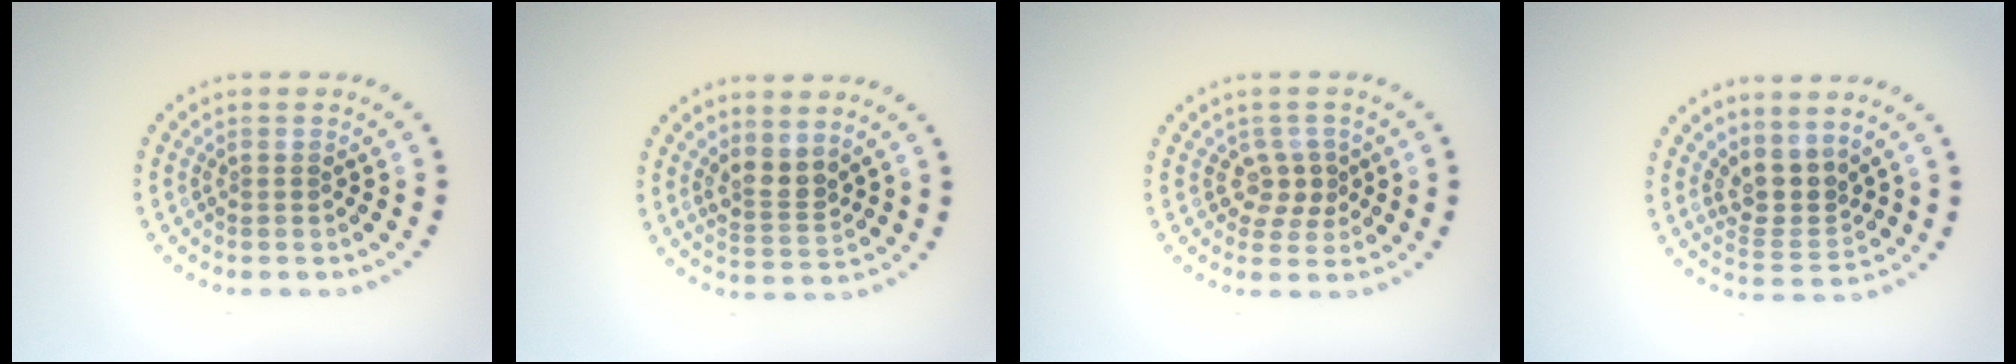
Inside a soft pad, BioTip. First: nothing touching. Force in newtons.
{"total": 2.6, "press": 2.2, "slide": 1.4}
{"total": 2.1, "press": 1.8, "slide": 1.2}
{"total": 3.3, "press": 2.5, "slide": 2.1}